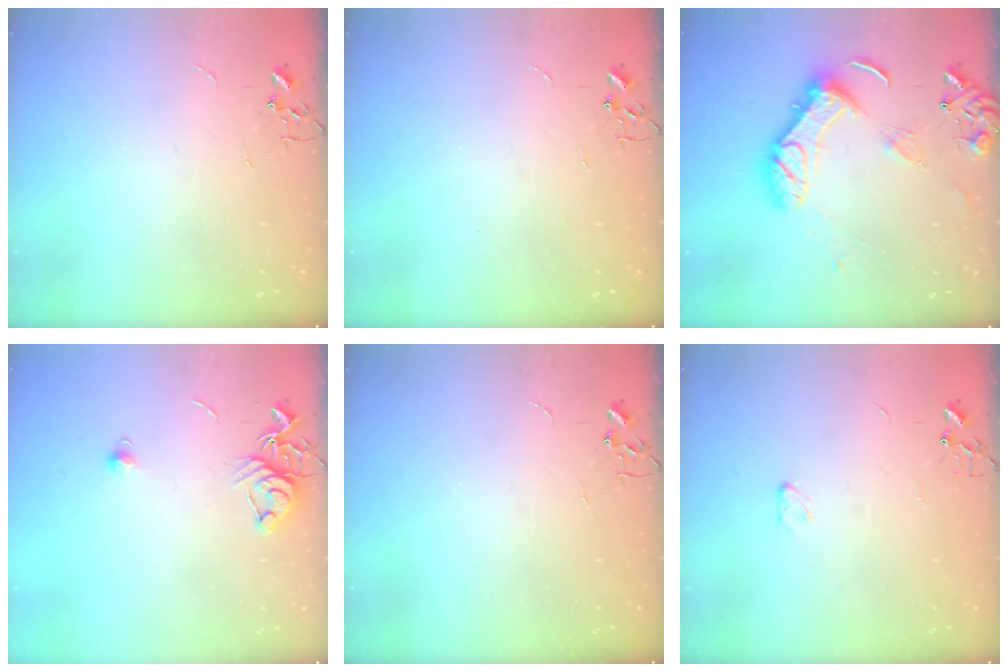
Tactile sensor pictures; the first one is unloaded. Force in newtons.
{"total": 0.0}
{"total": 15.2, "press": 15.1, "slide": 2.4}
{"total": 8.4, "press": 8.4, "slide": 0.9}
{"total": 0.0}
{"total": 2.9, "press": 2.9, "slide": 0.4}